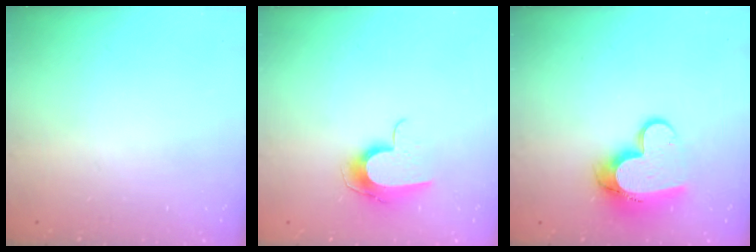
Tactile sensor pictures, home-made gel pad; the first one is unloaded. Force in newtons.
{"total": 10.1, "press": 10.1, "slide": 0.6}
{"total": 12.6, "press": 12.6, "slide": 1.2}